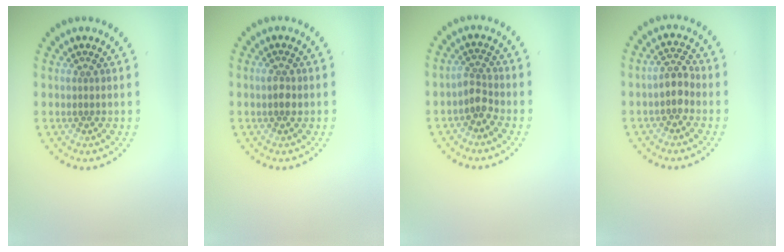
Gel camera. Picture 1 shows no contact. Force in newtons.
{"total": 1.2, "press": 1.2, "slide": 0.2}
{"total": 1.8, "press": 1.3, "slide": 1.3}
{"total": 2.2, "press": 2.0, "slide": 0.8}